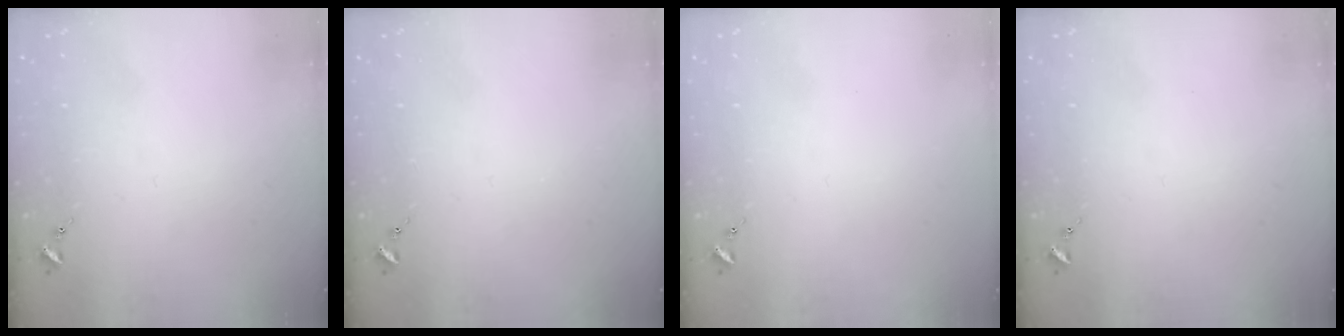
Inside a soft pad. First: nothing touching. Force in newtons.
{"total": 0.0}
{"total": 0.0}
{"total": 0.0}